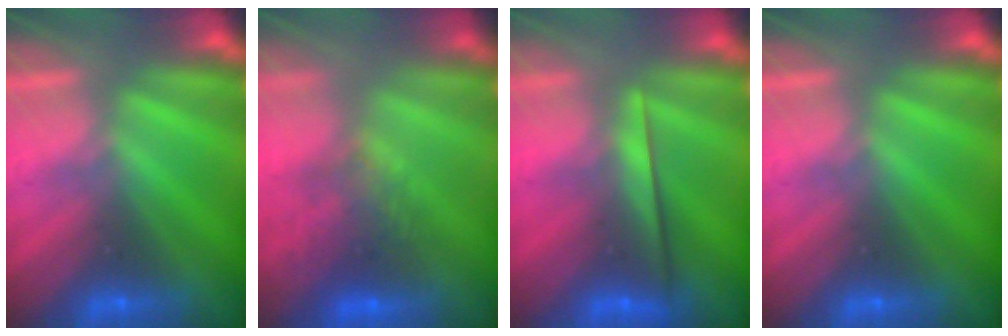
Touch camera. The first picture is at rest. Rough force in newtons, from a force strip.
{"total": 7.5}
{"total": 2.2}
{"total": 0.0}